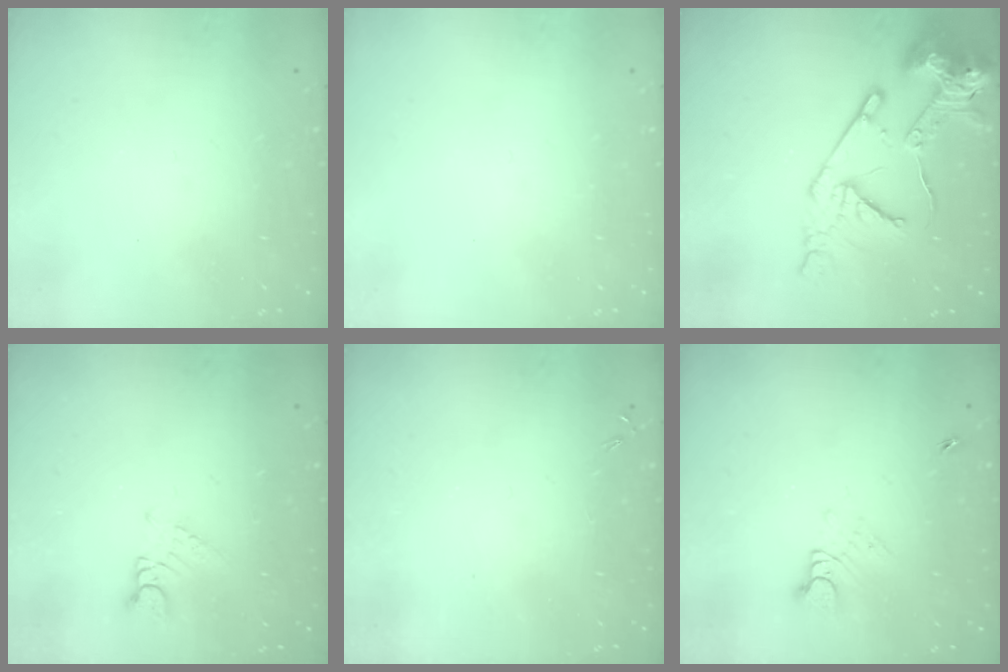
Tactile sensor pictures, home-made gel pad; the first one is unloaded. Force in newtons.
{"total": 0.0}
{"total": 16.0, "press": 15.9, "slide": 1.7}
{"total": 1.6, "press": 1.6, "slide": 0.2}
{"total": 0.0}
{"total": 4.2, "press": 4.2, "slide": 0.2}